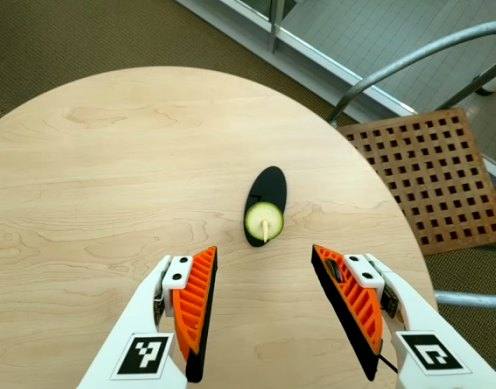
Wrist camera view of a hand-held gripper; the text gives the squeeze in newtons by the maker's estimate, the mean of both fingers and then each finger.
{"total": 0.0}